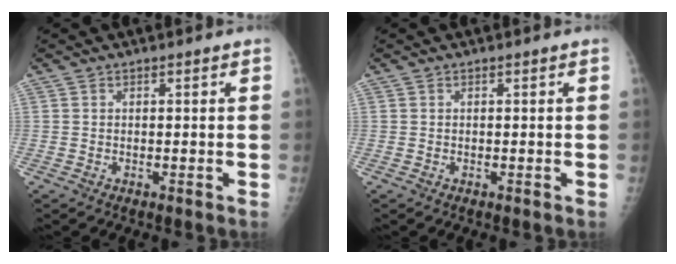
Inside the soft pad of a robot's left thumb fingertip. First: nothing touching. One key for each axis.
{"total": 0.0}